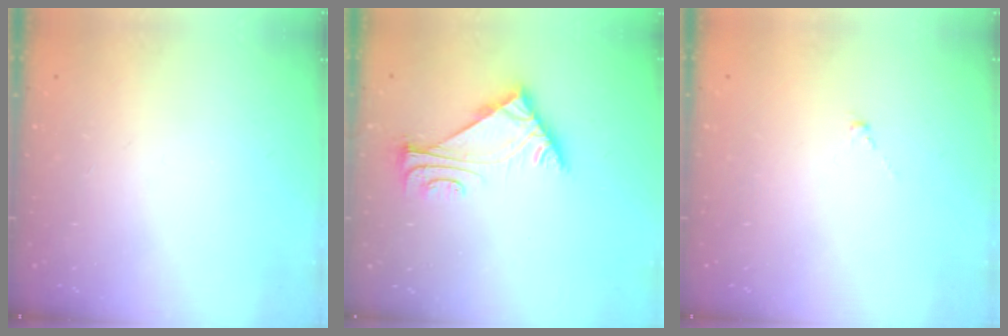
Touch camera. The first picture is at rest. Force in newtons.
{"total": 5.7, "press": 5.7, "slide": 1.0}
{"total": 0.6, "press": 0.4, "slide": 0.4}